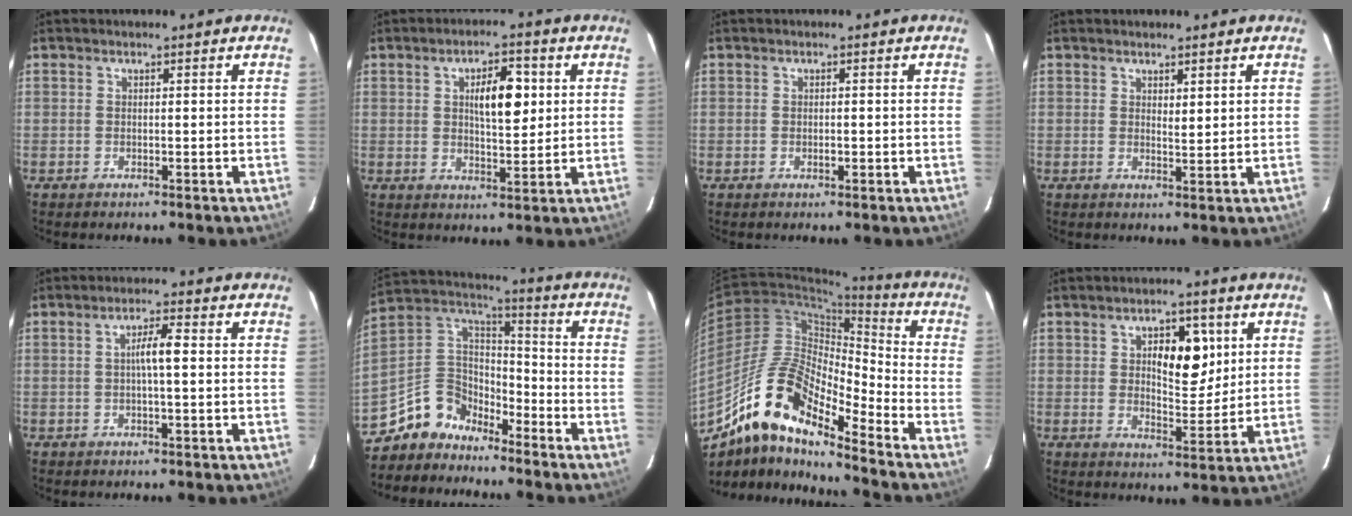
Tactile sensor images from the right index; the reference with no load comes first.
{"total": 7.3, "force": [1.8, 2.4, 6.6], "torque": [-0.106, 0.009, 0.033]}
{"total": 1.0, "force": [-0.2, 0.5, 0.8], "torque": [-0.012, 0.000, -0.002]}
{"total": 1.7, "force": [1.0, 0.5, 1.3], "torque": [-0.020, -0.008, 0.020]}
{"total": 3.6, "force": [0.1, 0.2, 3.6], "torque": [-0.064, 0.007, 0.001]}
{"total": 10.2, "force": [-8.5, 5.5, 0.9], "torque": [-0.032, 0.059, -0.167]}
{"total": 15.8, "force": [-11.1, 4.3, 10.4], "torque": [-0.193, 0.025, -0.198]}
{"total": 8.1, "force": [2.6, 3.6, 6.7], "torque": [-0.099, 0.007, 0.046]}